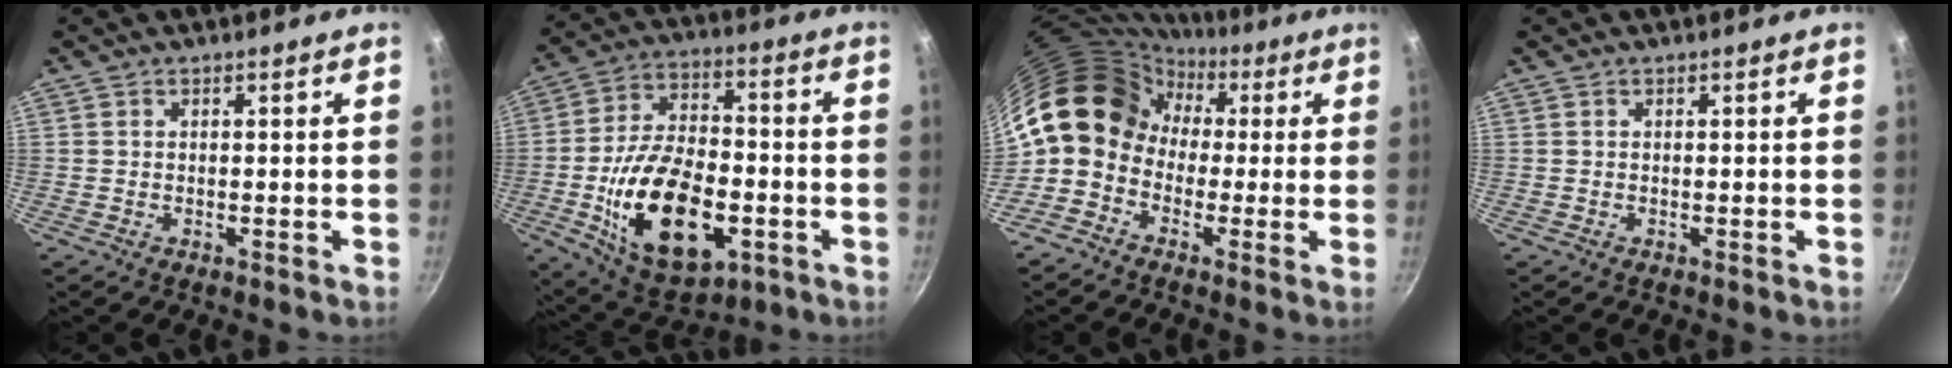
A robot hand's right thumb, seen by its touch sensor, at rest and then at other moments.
{"total": 22.3, "force": [-5.9, 12.5, 17.5], "torque": [-0.292, 0.025, -0.090]}
{"total": 13.8, "force": [0.2, 11.5, 7.7], "torque": [-0.109, 0.043, -0.023]}
{"total": 0.0}